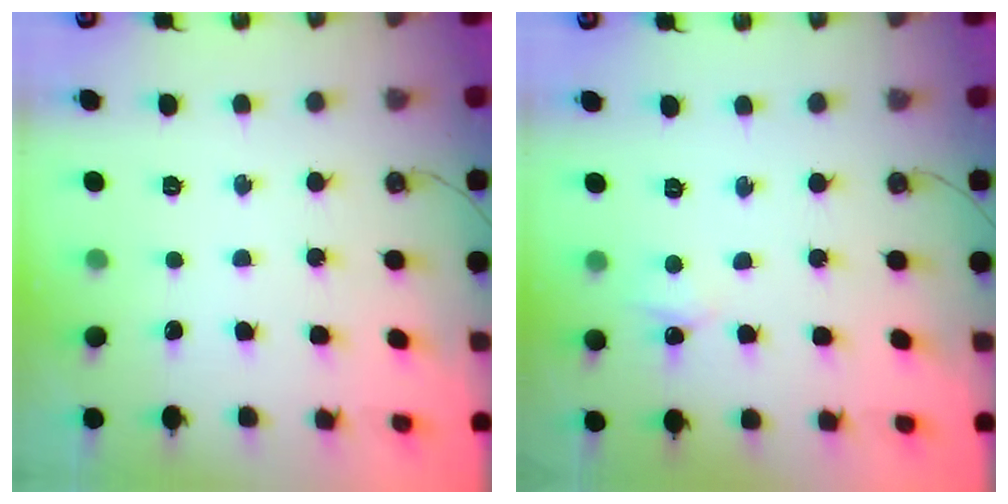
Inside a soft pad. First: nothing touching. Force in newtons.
{"total": 3.5, "press": 3.4, "slide": 0.6}